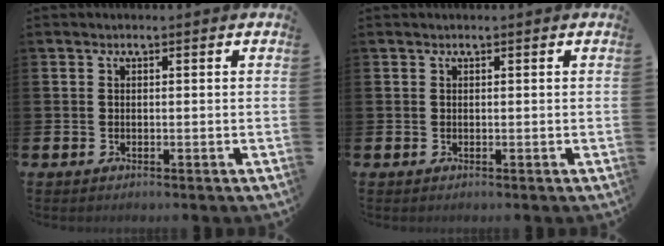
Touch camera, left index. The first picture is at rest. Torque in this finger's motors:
{"motor_torque": [0.03, -0.03, -0.02, 0.00]}